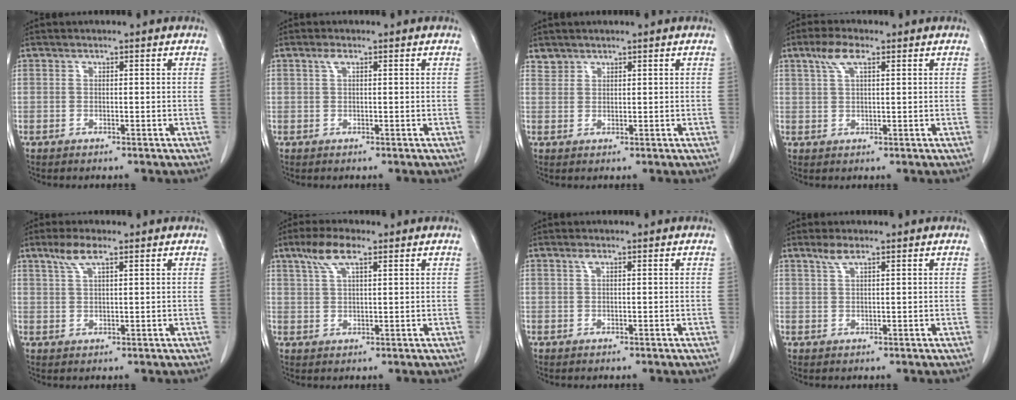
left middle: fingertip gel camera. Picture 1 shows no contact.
{"total": 1.1, "force": [0.6, 0.3, 0.9], "torque": [-0.022, 0.007, 0.009]}
{"total": 1.5, "force": [1.3, 0.7, -0.2], "torque": [0.010, 0.004, 0.024]}
{"total": 4.1, "force": [2.2, 1.1, 3.3], "torque": [-0.076, 0.011, 0.047]}
{"total": 3.8, "force": [2.4, 0.6, 2.9], "torque": [-0.067, 0.007, 0.052]}
{"total": 5.4, "force": [3.3, 1.2, 4.2], "torque": [-0.092, 0.012, 0.064]}
{"total": 0.8, "force": [0.4, 0.2, 0.6], "torque": [-0.017, 0.004, 0.006]}
{"total": 2.1, "force": [1.4, 0.2, 1.5], "torque": [-0.040, 0.004, 0.033]}